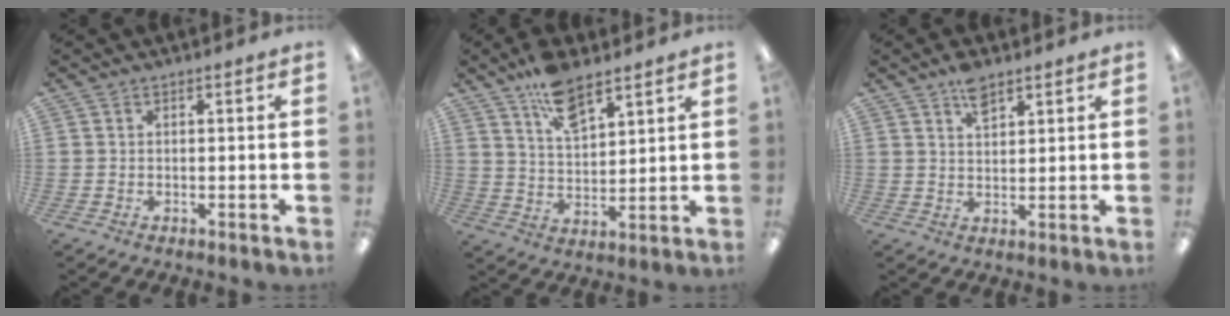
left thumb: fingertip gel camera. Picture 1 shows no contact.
{"total": 10.8, "force": [7.6, 4.7, 6.1], "torque": [-0.097, -0.038, 0.135]}
{"total": 5.1, "force": [3.5, 2.4, 2.9], "torque": [-0.041, -0.013, 0.059]}